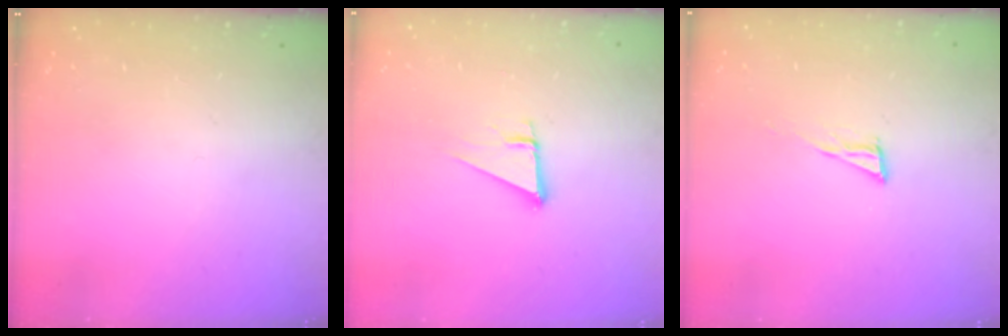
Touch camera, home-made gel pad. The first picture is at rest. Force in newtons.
{"total": 3.6, "press": 3.6, "slide": 0.3}
{"total": 5.7, "press": 5.5, "slide": 1.4}